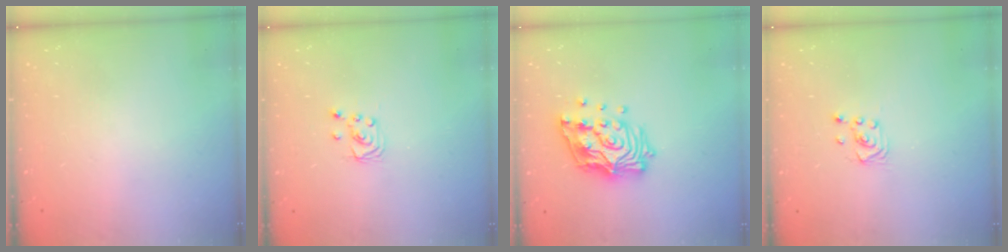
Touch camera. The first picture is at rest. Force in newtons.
{"total": 2.3, "press": 2.2, "slide": 0.3}
{"total": 15.5, "press": 15.4, "slide": 1.8}
{"total": 3.1, "press": 2.8, "slide": 1.3}